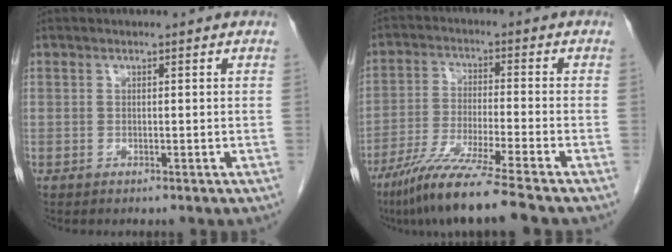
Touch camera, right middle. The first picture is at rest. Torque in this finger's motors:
{"motor_torque": [1.18, -0.95, 0.22, 0.11]}